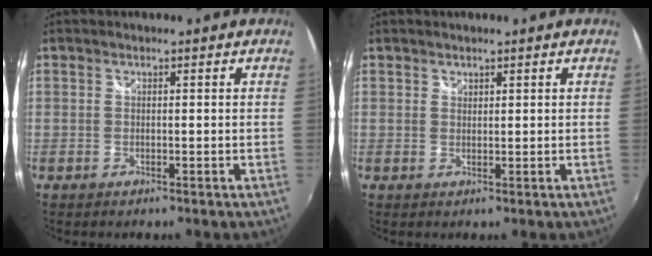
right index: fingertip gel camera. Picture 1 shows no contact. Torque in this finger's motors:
{"motor_torque": [-0.06, 0.16, -0.04, -0.01]}